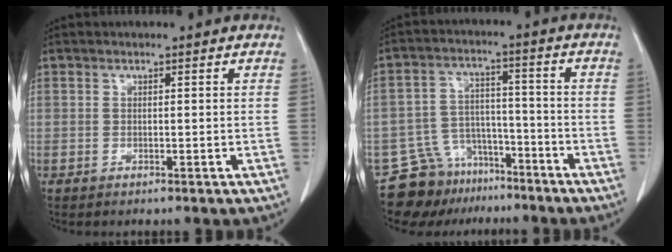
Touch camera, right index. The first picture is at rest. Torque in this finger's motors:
{"motor_torque": [-0.90, -0.10, -0.68, -0.21]}